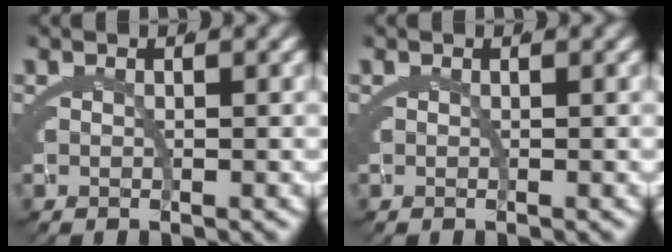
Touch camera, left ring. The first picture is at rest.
{"total": 0.0}